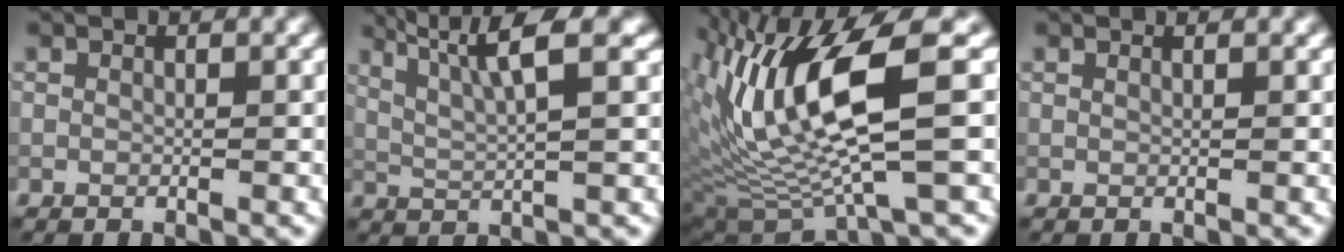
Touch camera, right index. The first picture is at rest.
{"total": 5.9, "force": [2.9, 1.3, 4.9], "torque": [-0.088, 0.014, 0.050]}
{"total": 11.3, "force": [2.8, 2.9, 10.6], "torque": [-0.202, -0.004, 0.061]}
{"total": 0.6, "force": [0.5, 0.1, 0.3], "torque": [-0.005, -0.002, 0.001]}